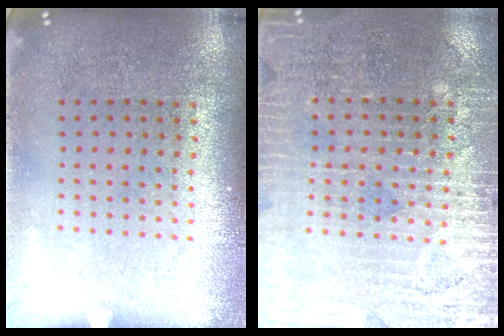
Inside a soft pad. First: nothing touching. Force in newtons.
{"total": 3.3, "press": 3.0, "slide": 1.3}